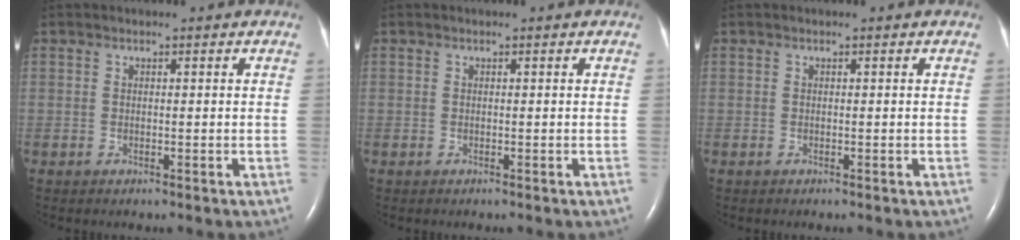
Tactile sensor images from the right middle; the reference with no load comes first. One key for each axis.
{"total": 0.0}
{"total": 0.0}